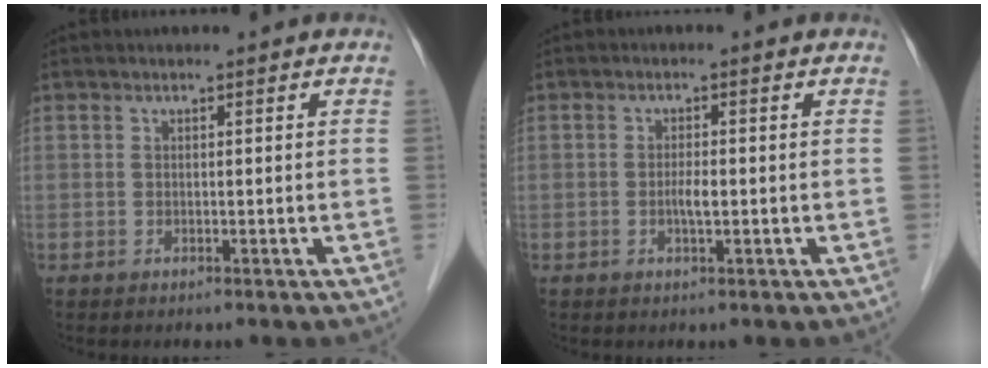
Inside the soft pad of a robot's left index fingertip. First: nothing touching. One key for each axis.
{"total": 1.9, "fx": -0.5, "fy": 0.4, "fz": 1.8, "tx": -0.035, "ty": 0.000, "tz": -0.010}